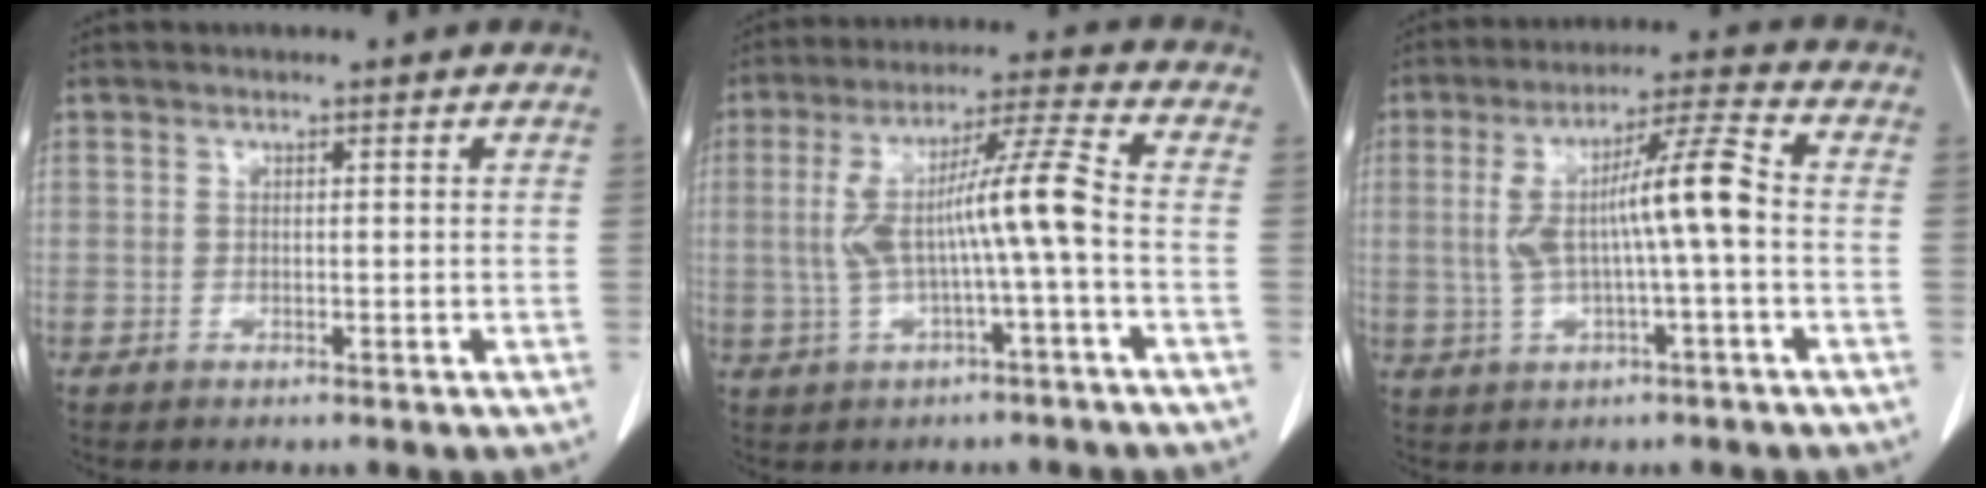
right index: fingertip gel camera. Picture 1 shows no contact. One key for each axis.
{"total": 9.8, "fx": -0.9, "fy": -0.2, "fz": 9.8, "tx": -0.185, "ty": 0.027, "tz": -0.017}
{"total": 9.8, "fx": -0.2, "fy": 0.5, "fz": 9.8, "tx": -0.183, "ty": 0.025, "tz": -0.006}